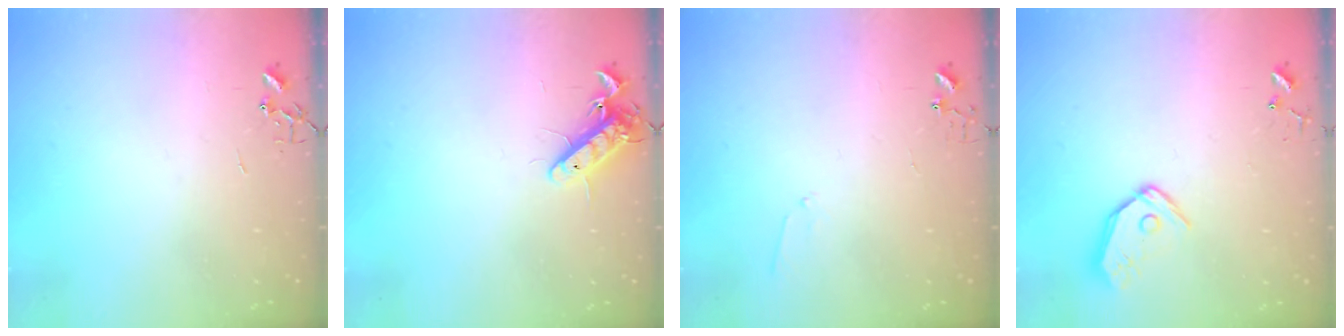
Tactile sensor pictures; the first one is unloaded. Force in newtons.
{"total": 10.7, "press": 10.5, "slide": 1.9}
{"total": 4.8, "press": 4.7, "slide": 0.6}
{"total": 10.4, "press": 10.4, "slide": 1.2}